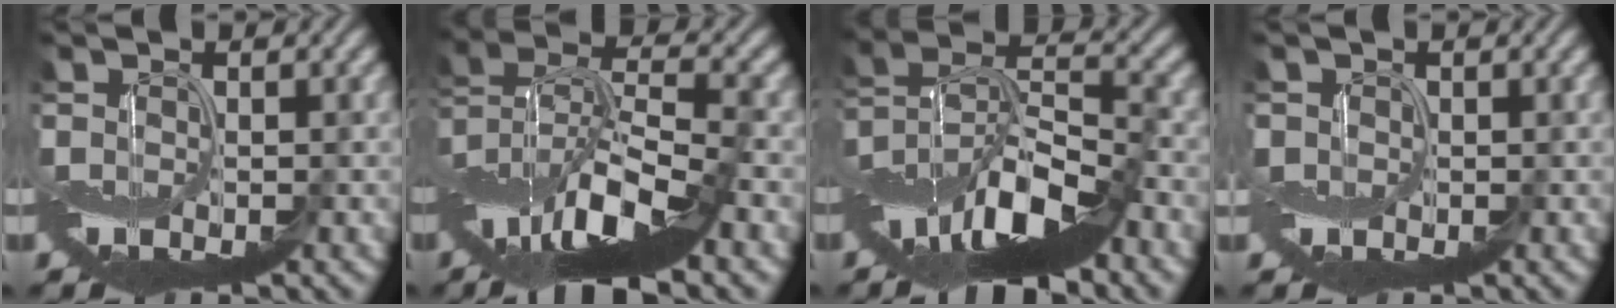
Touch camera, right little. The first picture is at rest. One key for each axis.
{"total": 12.1, "fx": -6.3, "fy": 3.3, "fz": 9.8, "tx": -0.182, "ty": 0.008, "tz": -0.120}
{"total": 11.5, "fx": -6.7, "fy": 3.6, "fz": 8.6, "tx": -0.152, "ty": 0.013, "tz": -0.132}
{"total": 1.1, "fx": 0.0, "fy": 1.1, "fz": -0.1, "tx": 0.002, "ty": 0.001, "tz": -0.002}